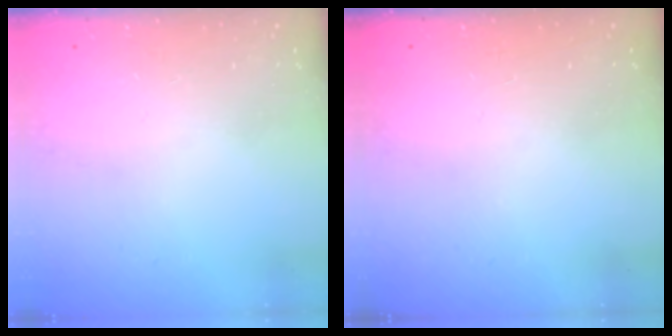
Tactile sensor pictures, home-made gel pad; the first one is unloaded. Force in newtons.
{"total": 0.0}